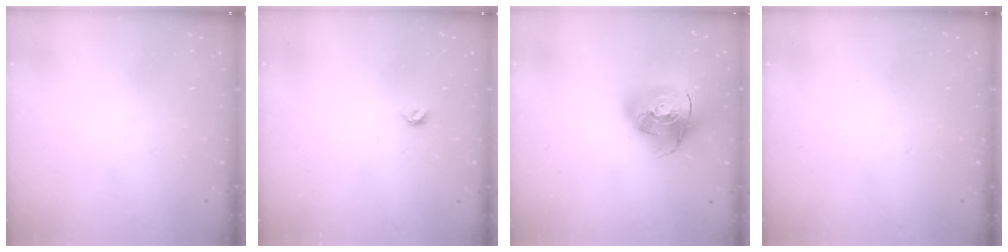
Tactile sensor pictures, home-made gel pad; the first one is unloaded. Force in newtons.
{"total": 4.0, "press": 3.9, "slide": 0.7}
{"total": 17.7, "press": 17.5, "slide": 2.5}
{"total": 0.0}